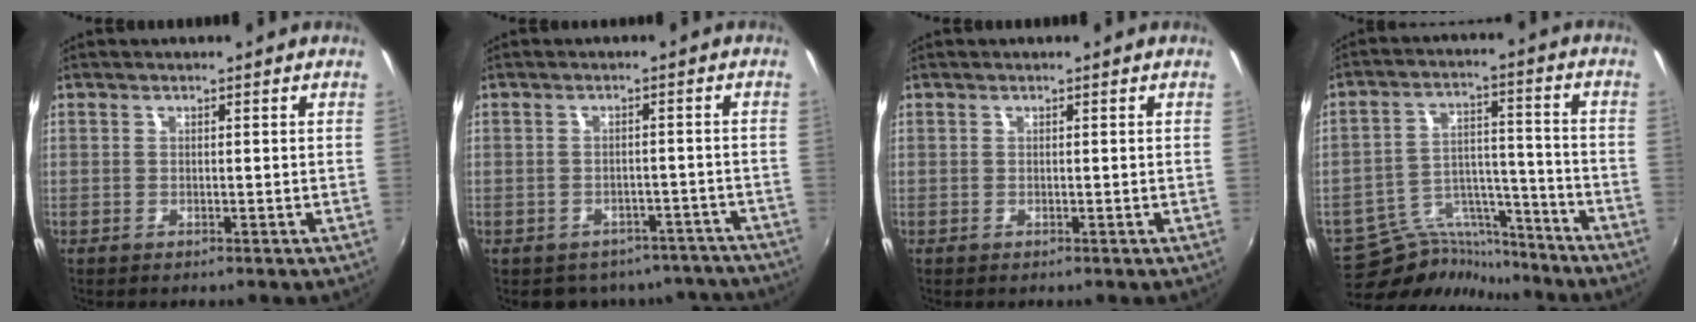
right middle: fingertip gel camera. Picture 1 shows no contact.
{"total": 12.3, "force": [-10.2, 6.3, 2.6], "torque": [-0.057, 0.016, -0.106]}
{"total": 0.0}
{"total": 12.1, "force": [-11.4, 3.8, 1.1], "torque": [-0.027, 0.040, -0.193]}